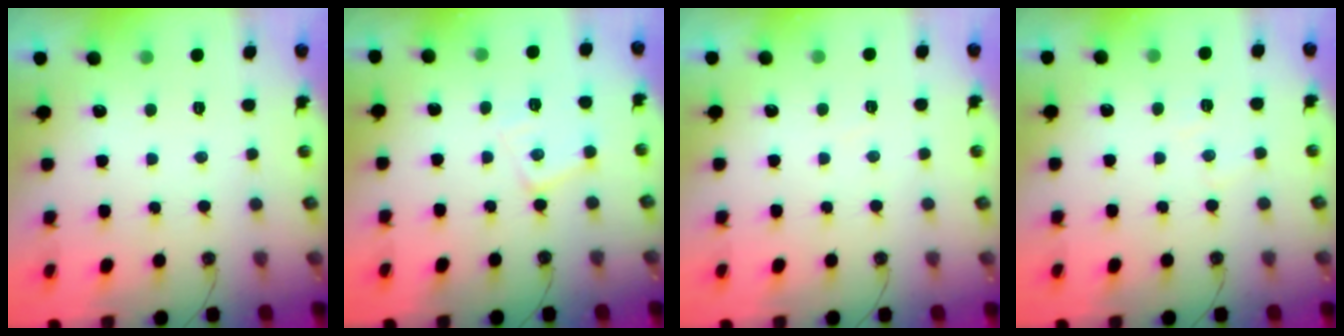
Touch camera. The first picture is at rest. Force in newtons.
{"total": 10.0, "press": 10.0, "slide": 0.7}
{"total": 2.8, "press": 2.7, "slide": 0.5}
{"total": 7.0, "press": 7.0, "slide": 0.8}